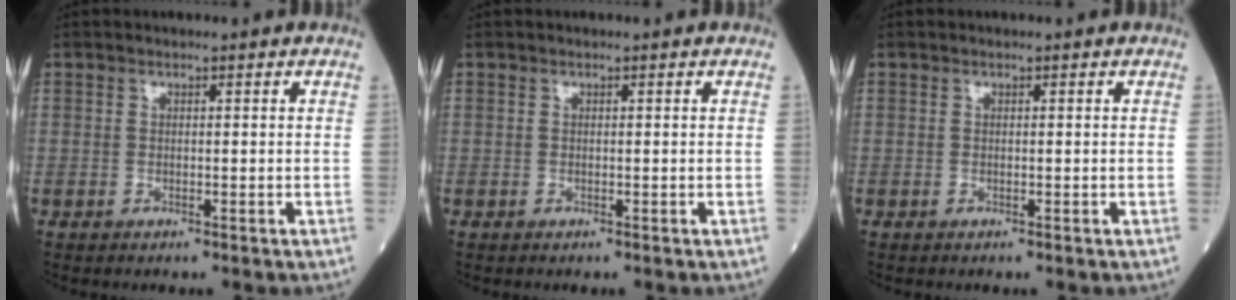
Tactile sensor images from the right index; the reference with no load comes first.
{"total": 0.0}
{"total": 0.0}